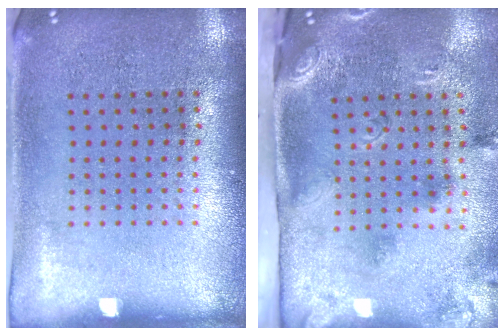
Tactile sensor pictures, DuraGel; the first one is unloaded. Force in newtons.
{"total": 2.9, "press": 1.8, "slide": 2.2}